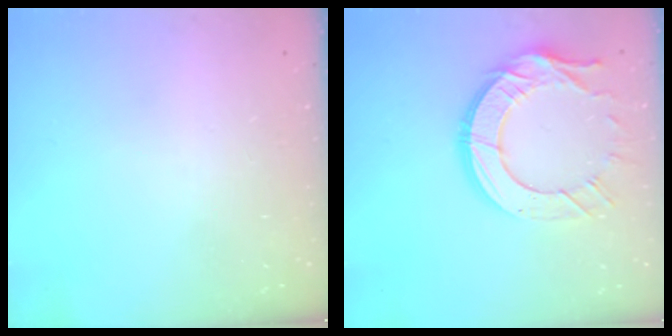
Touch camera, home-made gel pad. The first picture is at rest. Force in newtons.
{"total": 14.7, "press": 14.6, "slide": 1.2}